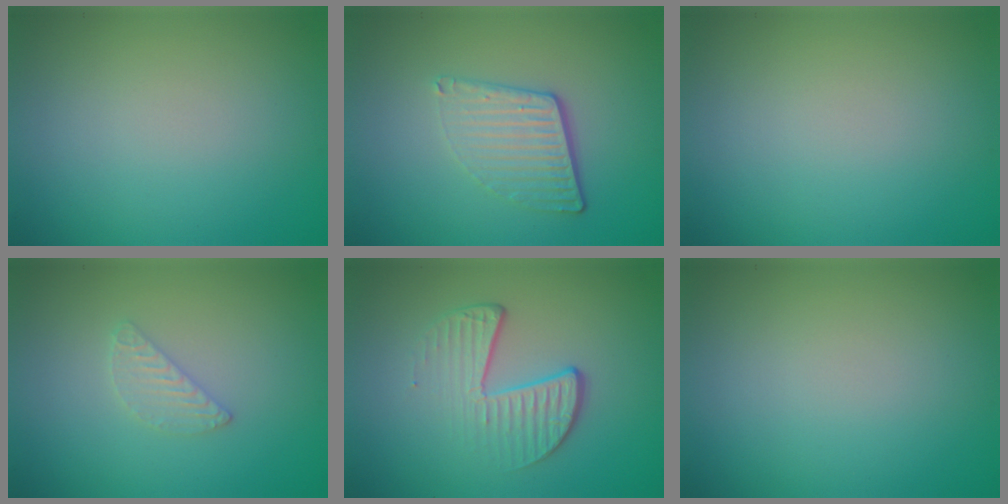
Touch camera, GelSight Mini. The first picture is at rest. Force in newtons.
{"total": 4.1, "press": 2.7, "slide": 3.1}
{"total": 0.0}
{"total": 1.5, "press": 1.5, "slide": 0.2}
{"total": 4.1, "press": 2.6, "slide": 3.2}
{"total": 0.0}